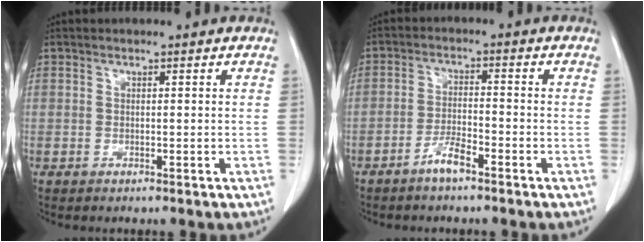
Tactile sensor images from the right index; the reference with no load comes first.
{"total": 3.9, "force": [-2.9, 0.5, 2.6], "torque": [-0.051, 0.000, -0.056]}